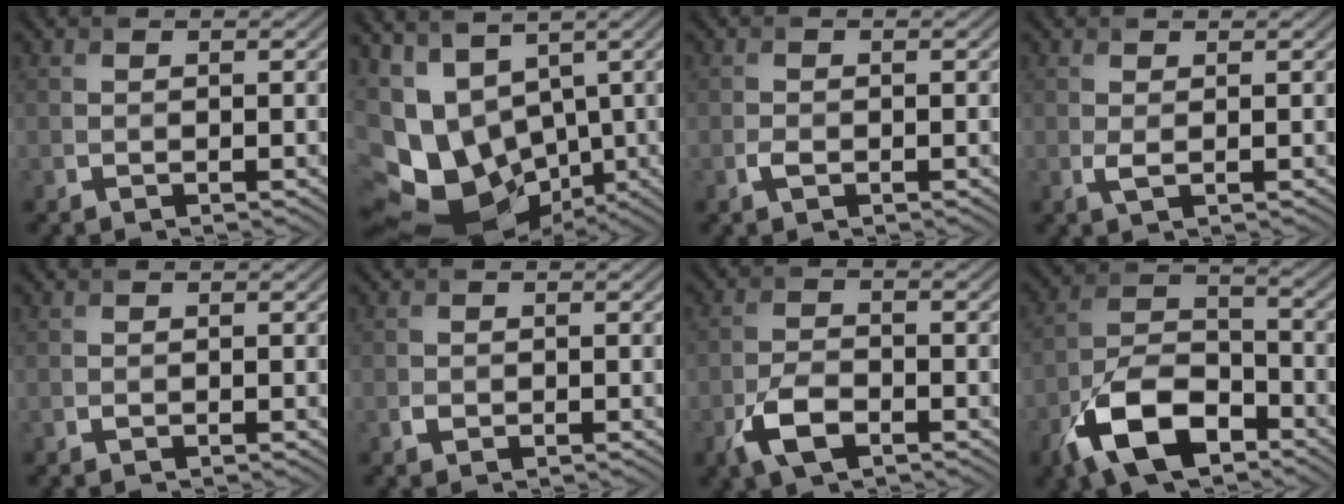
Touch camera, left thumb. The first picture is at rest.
{"total": 13.9, "force": [-1.8, 9.8, 9.7], "torque": [-0.217, -0.024, 0.015]}
{"total": 1.1, "force": [-0.4, 0.6, 0.7], "torque": [-0.017, -0.001, -0.008]}
{"total": 1.1, "force": [0.2, 0.3, 1.1], "torque": [-0.027, 0.000, 0.005]}
{"total": 0.0}
{"total": 0.7, "force": [-0.2, 0.6, 0.4], "torque": [-0.007, -0.005, -0.004]}
{"total": 5.0, "force": [-2.6, 2.5, 3.5], "torque": [-0.074, -0.004, -0.058]}
{"total": 11.5, "force": [-6.6, 5.7, 7.4], "torque": [-0.153, -0.005, -0.140]}